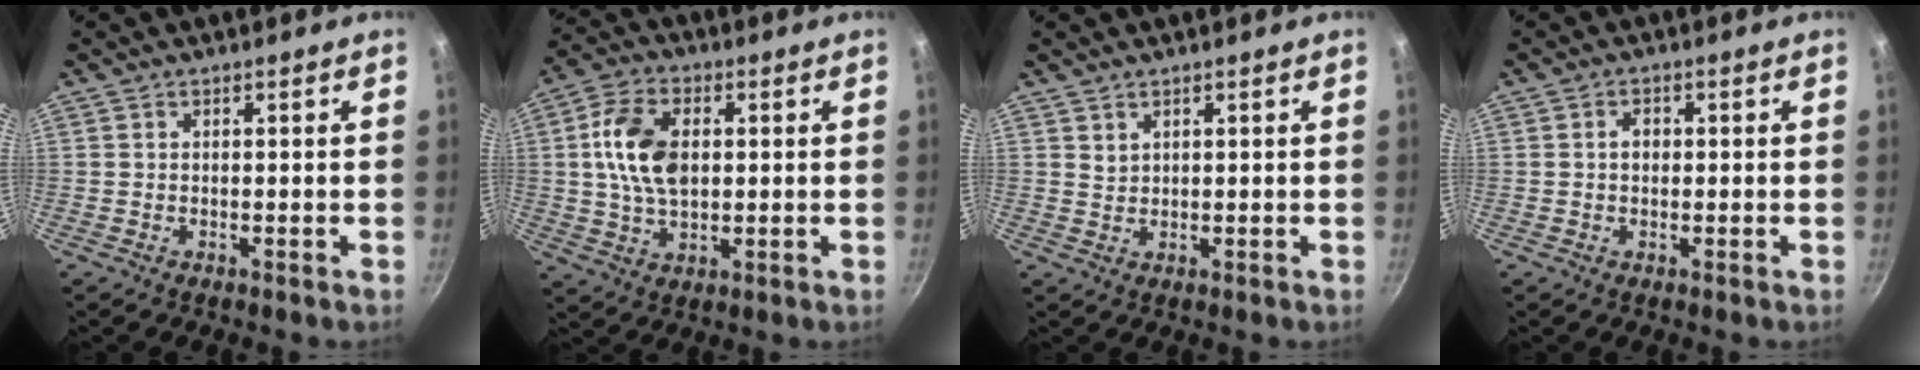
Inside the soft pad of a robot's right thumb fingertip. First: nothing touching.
{"total": 12.1, "force": [1.6, 7.6, 9.3], "torque": [-0.157, 0.009, 0.023]}
{"total": 1.3, "force": [1.1, 0.7, 0.4], "torque": [-0.004, -0.005, 0.022]}
{"total": 2.1, "force": [0.1, 1.6, 1.3], "torque": [-0.011, 0.007, 0.001]}